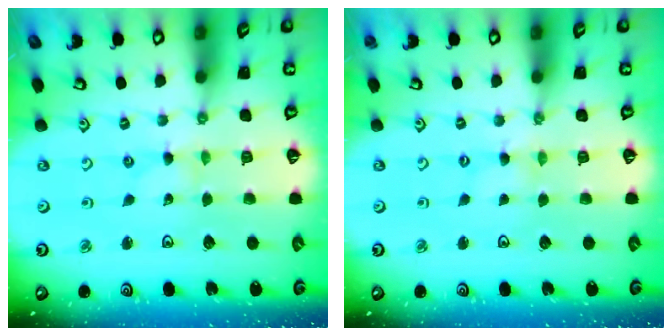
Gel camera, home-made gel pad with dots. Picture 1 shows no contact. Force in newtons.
{"total": 0.0}